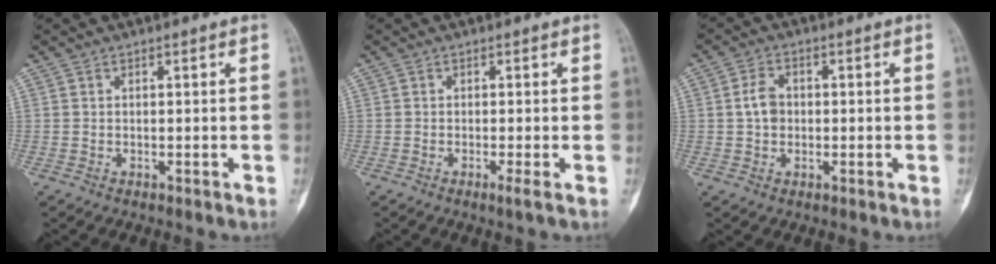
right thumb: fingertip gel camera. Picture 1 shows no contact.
{"total": 1.0, "force": [-0.4, -0.3, 0.9], "torque": [-0.023, -0.005, -0.009]}
{"total": 4.2, "force": [0.2, 3.2, 2.7], "torque": [-0.042, 0.008, -0.001]}